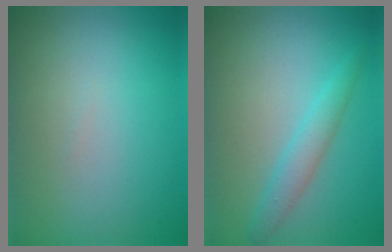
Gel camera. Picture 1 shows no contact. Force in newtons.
{"total": 2.2, "press": 2.2, "slide": 0.3}